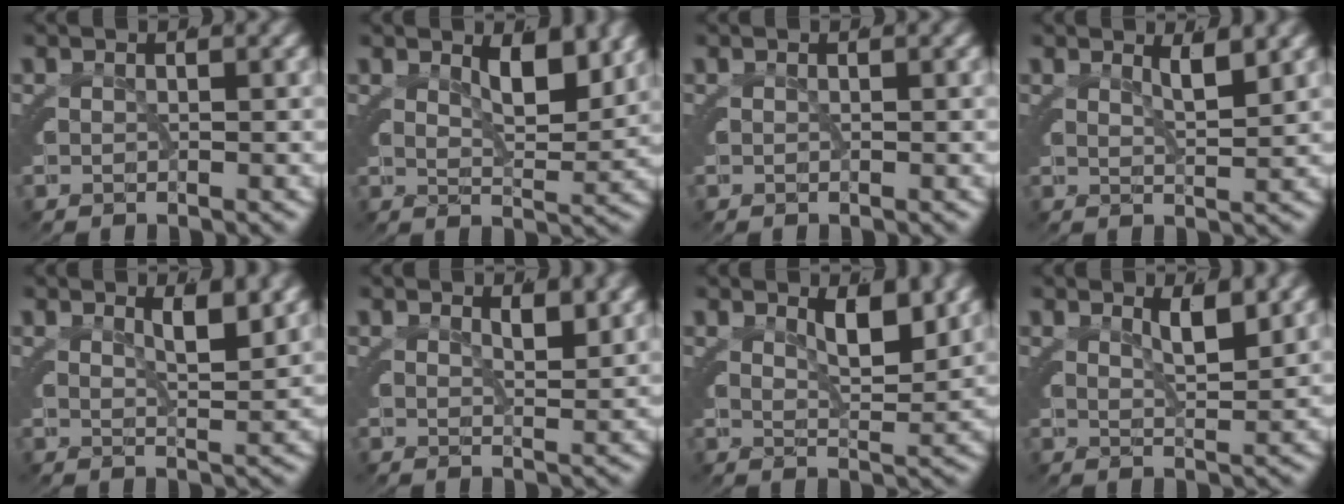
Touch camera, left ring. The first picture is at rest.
{"total": 3.3, "force": [2.1, 1.0, 2.3], "torque": [-0.034, -0.004, 0.034]}
{"total": 0.0}
{"total": 1.4, "force": [0.9, -1.1, 0.4], "torque": [-0.001, -0.001, 0.016]}
{"total": 1.7, "force": [1.2, -0.9, 0.8], "torque": [-0.004, -0.001, 0.021]}
{"total": 1.2, "force": [0.9, -0.8, 0.2], "torque": [0.005, -0.003, 0.017]}
{"total": 2.6, "force": [1.7, 0.5, 1.8], "torque": [-0.025, -0.003, 0.029]}
{"total": 1.5, "force": [1.1, -0.5, 0.9], "torque": [-0.011, -0.001, 0.020]}